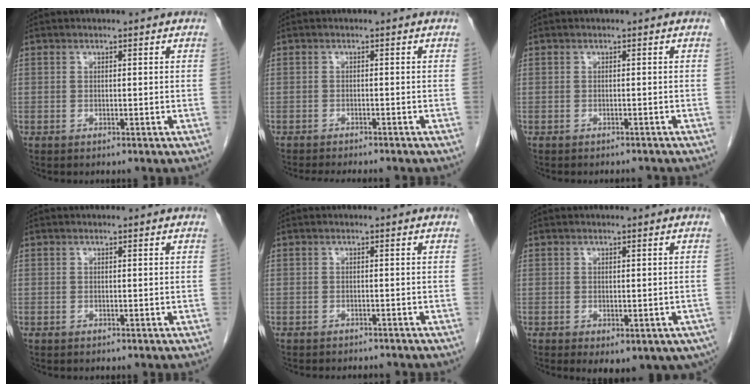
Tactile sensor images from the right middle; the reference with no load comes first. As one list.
[{"total": 7.5, "force": [-6.7, 1.3, 3.0], "torque": [-0.038, -0.008, -0.091]}, {"total": 2.8, "force": [-2.7, 0.7, 0.6], "torque": [-0.007, -0.003, -0.032]}, {"total": 0.0}, {"total": 4.7, "force": [-4.4, 1.3, 1.4], "torque": [-0.014, -0.002, -0.054]}, {"total": 9.5, "force": [-5.3, 4.7, 6.3], "torque": [-0.083, -0.014, -0.061]}]